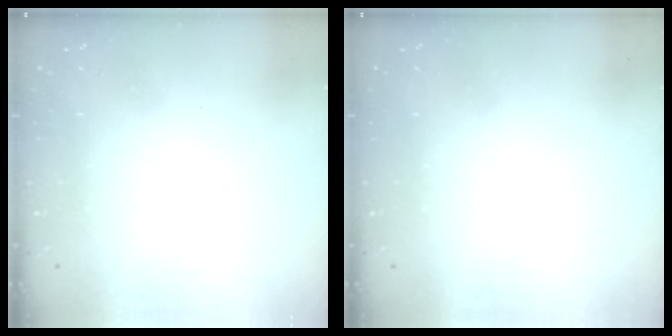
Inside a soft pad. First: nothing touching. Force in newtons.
{"total": 0.0}